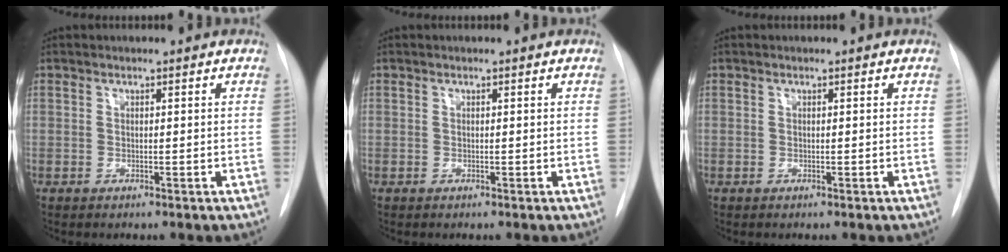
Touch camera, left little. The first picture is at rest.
{"total": 0.0}
{"total": 0.0}